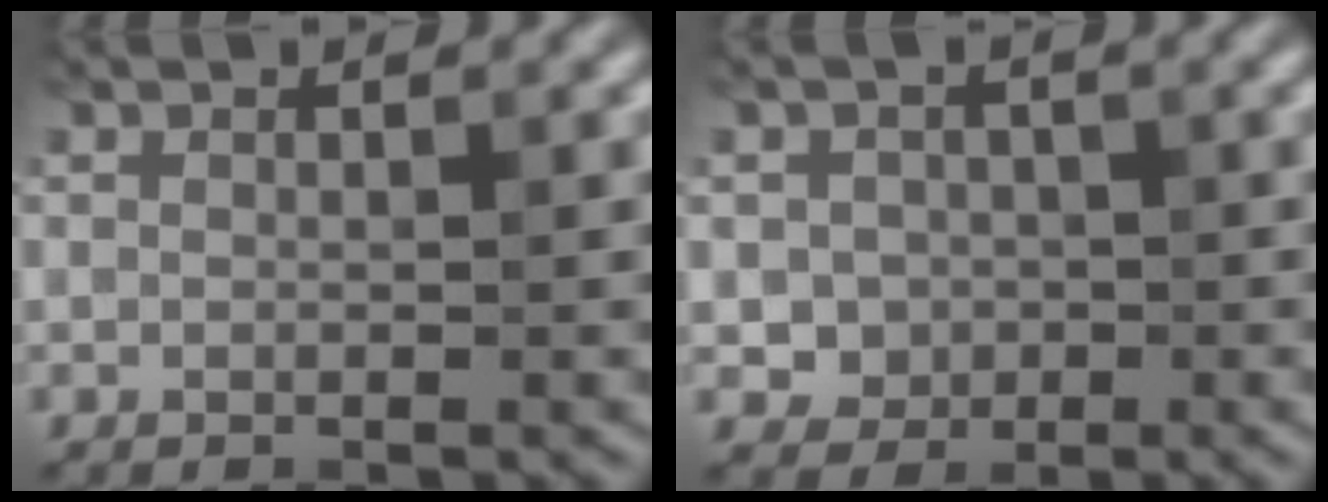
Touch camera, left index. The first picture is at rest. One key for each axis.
{"total": 2.4, "fx": -0.3, "fy": 2.3, "fz": 0.7, "tx": 0.003, "ty": -0.004, "tz": -0.008}